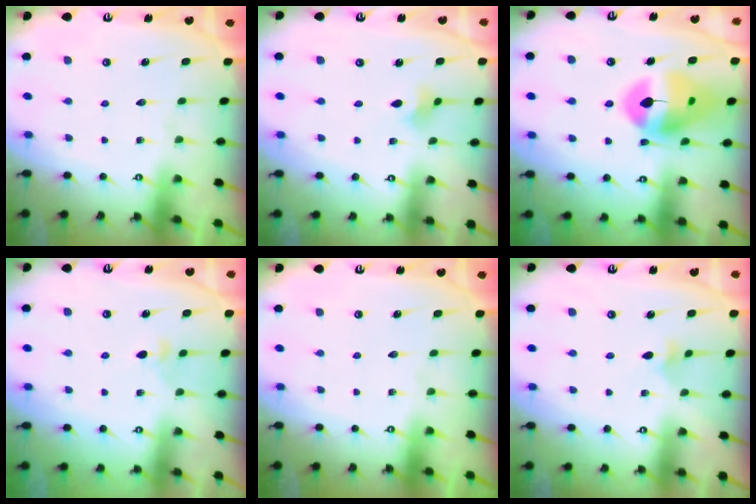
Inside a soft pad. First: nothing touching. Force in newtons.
{"total": 3.4, "press": 3.4, "slide": 0.4}
{"total": 16.2, "press": 16.1, "slide": 2.0}
{"total": 2.5, "press": 2.4, "slide": 0.6}
{"total": 0.0}
{"total": 2.7, "press": 2.6, "slide": 0.6}